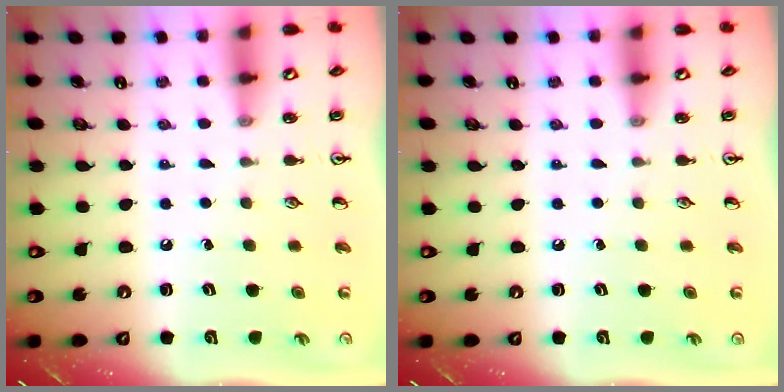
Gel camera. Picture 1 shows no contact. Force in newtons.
{"total": 0.0}